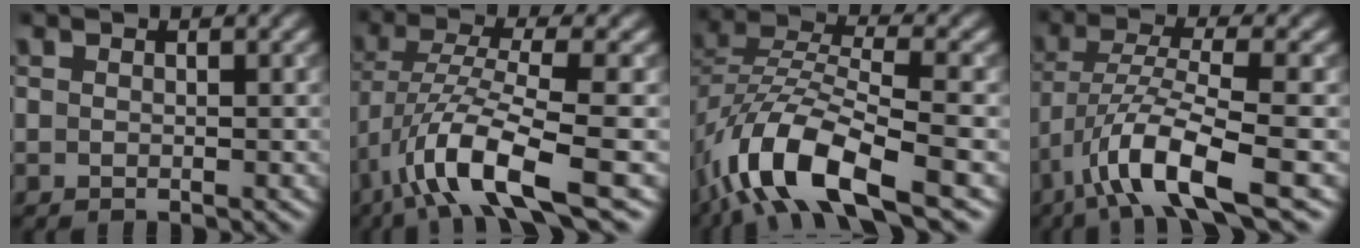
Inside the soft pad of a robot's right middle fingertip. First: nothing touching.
{"total": 8.4, "force": [-4.3, 1.8, 7.0], "torque": [-0.129, 0.005, -0.083]}
{"total": 10.1, "force": [-5.7, 3.6, 7.6], "torque": [-0.147, 0.003, -0.116]}
{"total": 7.4, "force": [-4.1, 1.4, 6.0], "torque": [-0.107, 0.004, -0.082]}